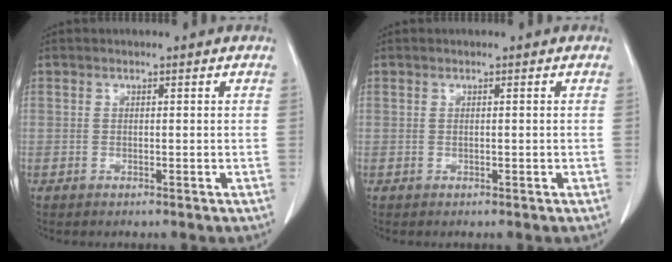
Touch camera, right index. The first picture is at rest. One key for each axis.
{"total": 0.0}